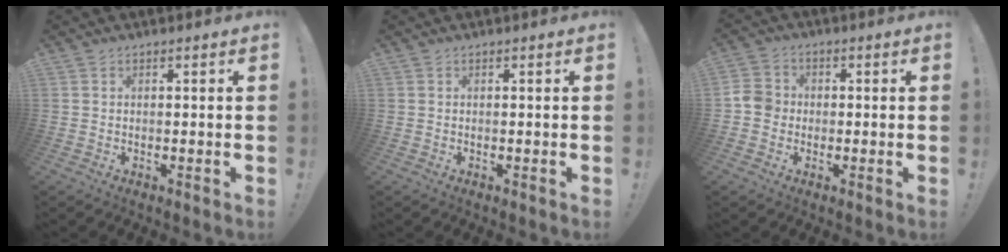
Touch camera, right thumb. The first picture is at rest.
{"total": 0.0}
{"total": 5.9, "force": [-1.4, 5.3, 2.2], "torque": [-0.039, 0.020, -0.022]}